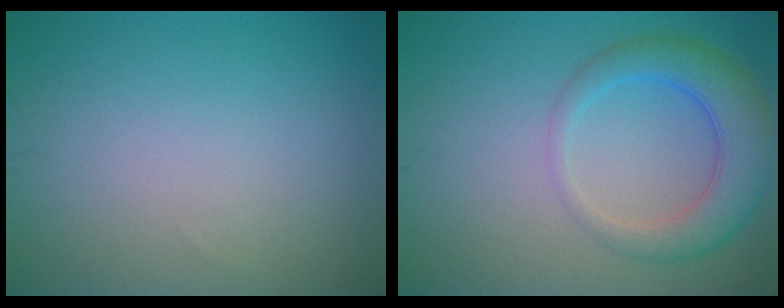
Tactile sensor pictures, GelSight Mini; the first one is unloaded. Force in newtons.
{"total": 5.1, "press": 5.1, "slide": 0.3}